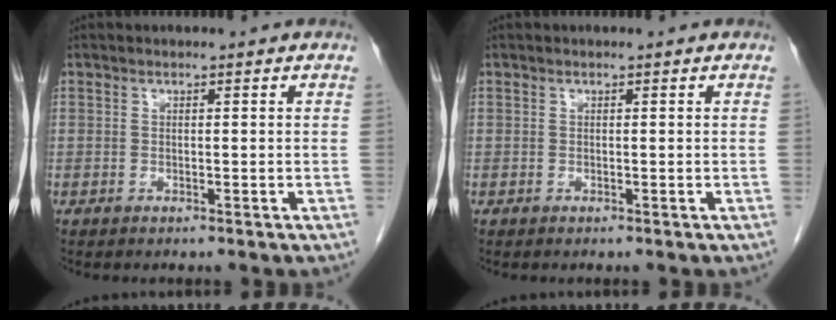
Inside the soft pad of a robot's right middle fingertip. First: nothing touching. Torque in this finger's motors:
{"motor_torque": [-0.08, -0.03, 0.00, 0.00]}